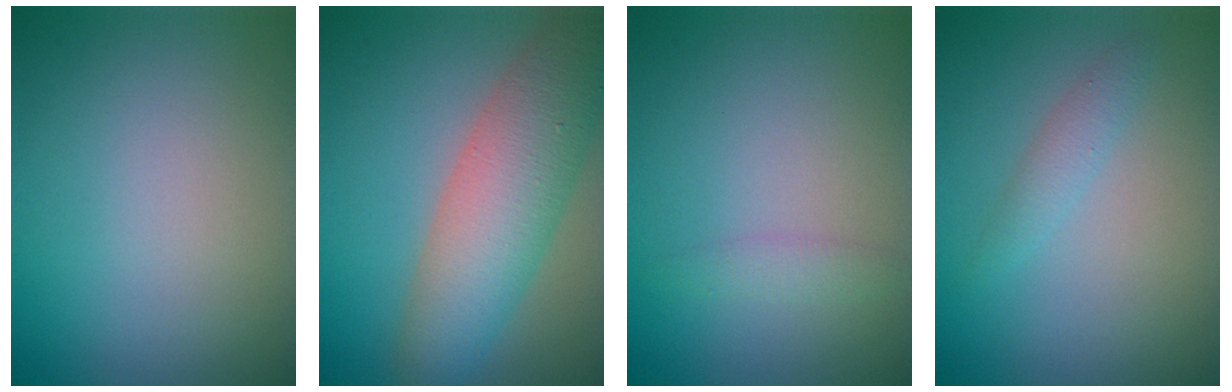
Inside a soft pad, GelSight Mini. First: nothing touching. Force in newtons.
{"total": 7.4, "press": 7.4, "slide": 0.3}
{"total": 1.3, "press": 1.3, "slide": 0.0}
{"total": 1.4, "press": 1.4, "slide": 0.0}